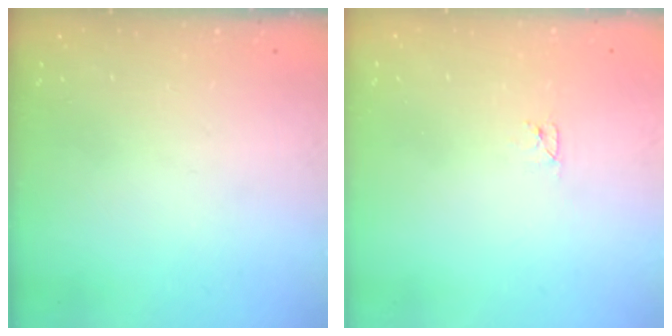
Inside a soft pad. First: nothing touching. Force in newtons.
{"total": 2.6, "press": 2.6, "slide": 0.3}